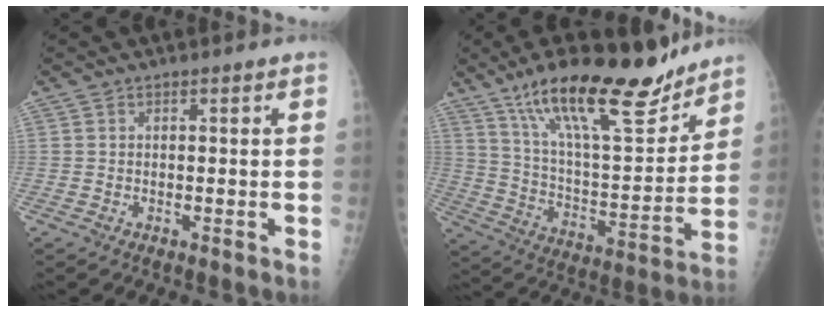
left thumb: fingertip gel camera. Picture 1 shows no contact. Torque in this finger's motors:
{"motor_torque": [0.57, 0.55, 1.50, -1.27, 0.16]}